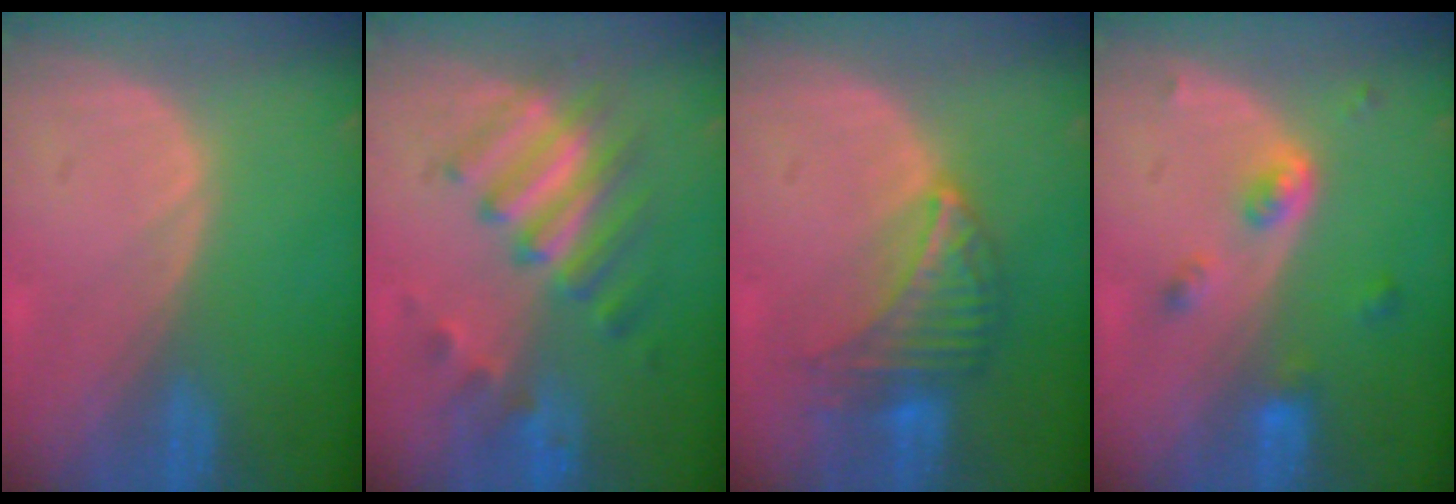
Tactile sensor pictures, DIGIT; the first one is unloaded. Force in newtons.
{"total": 7.6, "press": 7.5, "slide": 1.0}
{"total": 6.7, "press": 6.5, "slide": 1.3}
{"total": 4.3, "press": 3.9, "slide": 1.7}